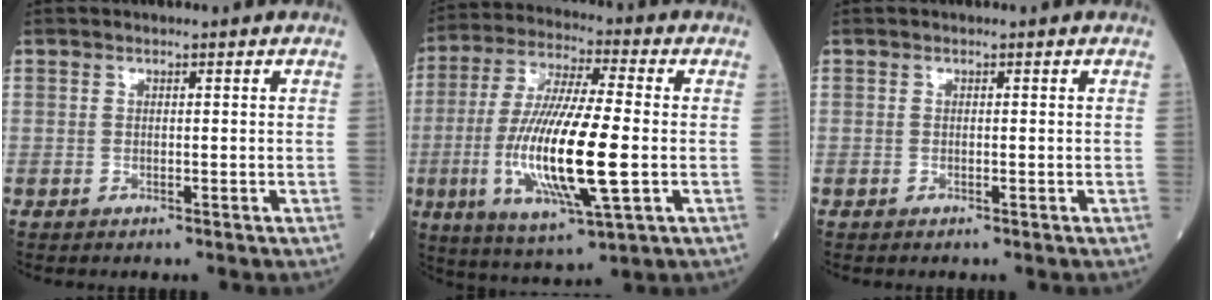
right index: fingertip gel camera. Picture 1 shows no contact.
{"total": 18.8, "force": [-3.1, 3.1, 18.3], "torque": [-0.376, -0.021, -0.053]}
{"total": 0.0}